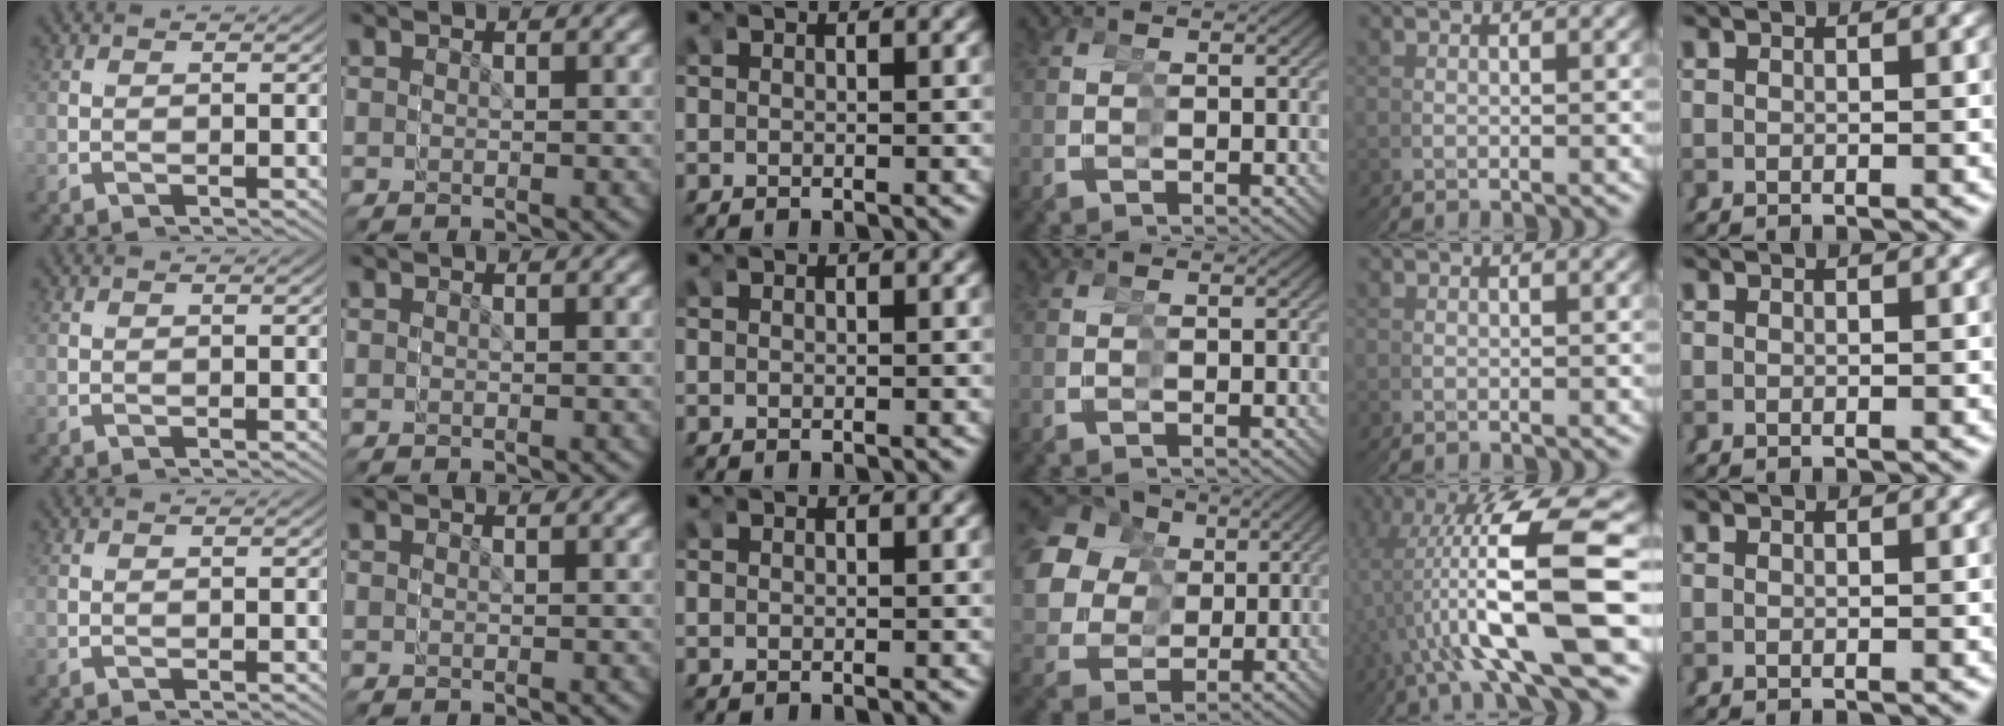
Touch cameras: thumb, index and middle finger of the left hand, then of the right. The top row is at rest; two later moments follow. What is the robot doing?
{"motion": "grasp_and_lifting", "object": "straw"}